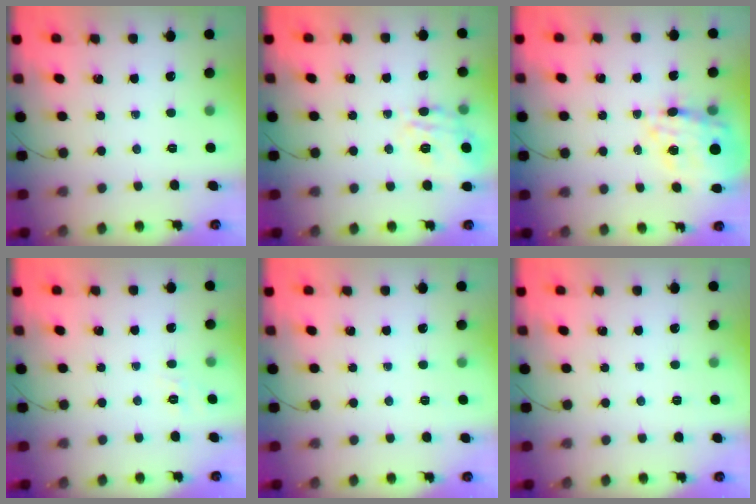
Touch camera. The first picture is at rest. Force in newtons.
{"total": 11.8, "press": 11.7, "slide": 0.7}
{"total": 17.3, "press": 16.9, "slide": 3.8}
{"total": 1.9, "press": 1.3, "slide": 1.4}
{"total": 2.6, "press": 2.3, "slide": 1.2}
{"total": 2.6, "press": 2.3, "slide": 1.2}